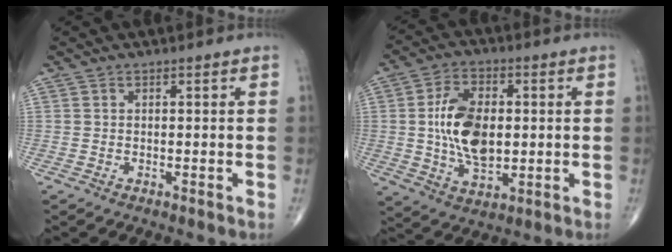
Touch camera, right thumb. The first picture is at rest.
{"total": 13.2, "force": [0.6, 7.8, 10.7], "torque": [-0.181, 0.000, 0.015]}